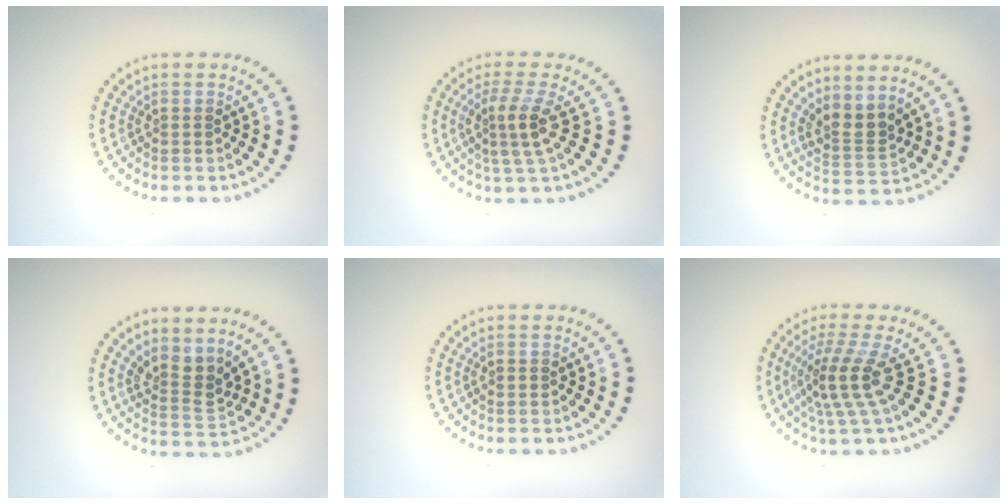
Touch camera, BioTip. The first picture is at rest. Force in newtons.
{"total": 3.1, "press": 2.3, "slide": 2.0}
{"total": 2.6, "press": 2.0, "slide": 1.6}
{"total": 2.7, "press": 2.0, "slide": 1.9}
{"total": 0.8, "press": 0.8, "slide": 0.0}
{"total": 3.9, "press": 2.7, "slide": 2.8}